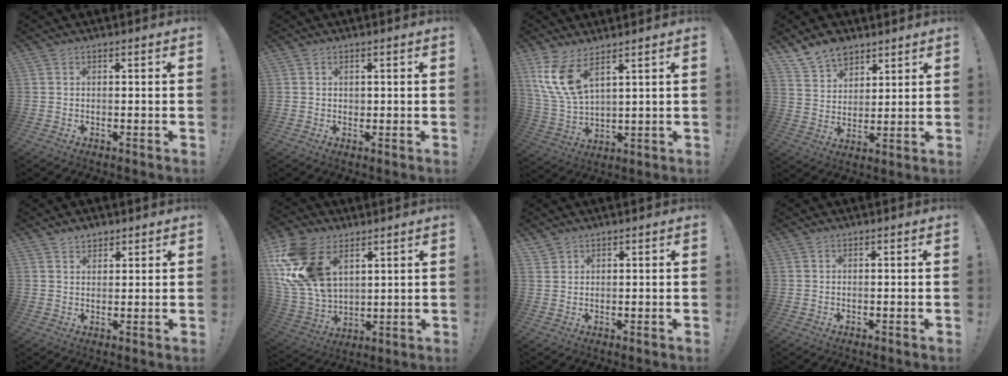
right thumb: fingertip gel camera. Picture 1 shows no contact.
{"total": 0.8, "force": [0.3, 0.8, 0.1], "torque": [-0.001, 0.001, 0.006]}
{"total": 11.1, "force": [6.6, 4.4, 7.8], "torque": [-0.169, -0.031, 0.125]}
{"total": 9.7, "force": [7.6, 5.7, 2.2], "torque": [-0.040, -0.054, 0.148]}
{"total": 3.0, "force": [2.5, 1.7, 0.4], "torque": [0.000, -0.014, 0.045]}
{"total": 21.1, "force": [8.7, 13.9, 13.3], "torque": [-0.268, -0.036, 0.169]}
{"total": 1.6, "force": [1.5, 0.6, 0.3], "torque": [-0.007, -0.008, 0.028]}
{"total": 0.0}